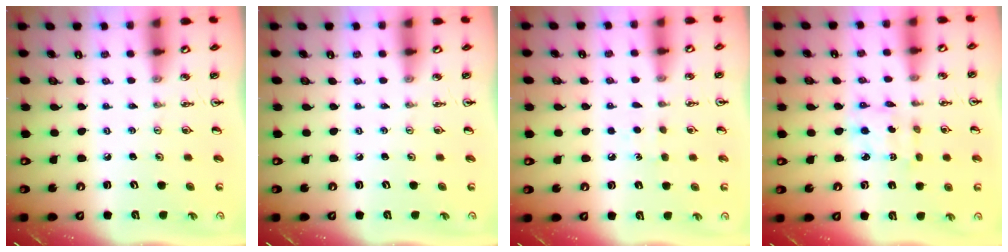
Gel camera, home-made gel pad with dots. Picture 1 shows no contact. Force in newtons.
{"total": 0.0}
{"total": 5.1, "press": 5.1, "slide": 0.6}
{"total": 2.4, "press": 2.4, "slide": 0.2}